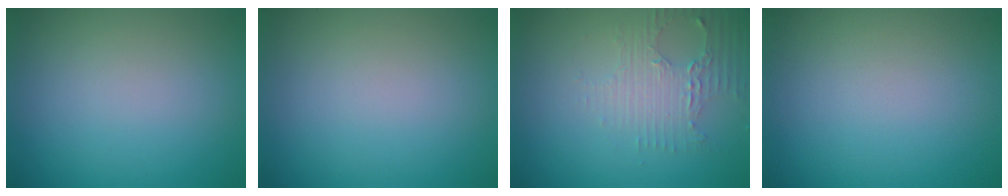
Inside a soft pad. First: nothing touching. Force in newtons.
{"total": 0.0}
{"total": 3.5, "press": 2.6, "slide": 2.3}
{"total": 0.0}